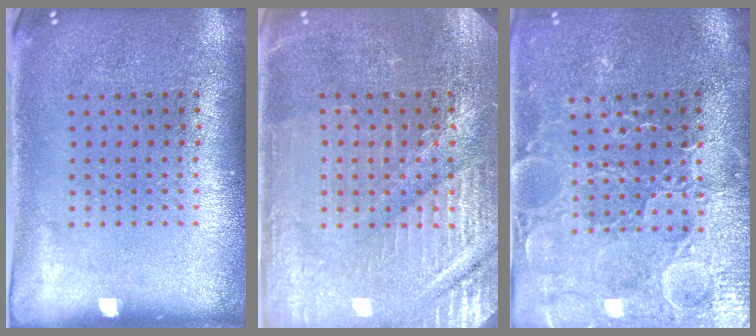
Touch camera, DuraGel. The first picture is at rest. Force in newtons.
{"total": 3.9, "press": 3.7, "slide": 1.0}
{"total": 3.6, "press": 3.5, "slide": 0.8}